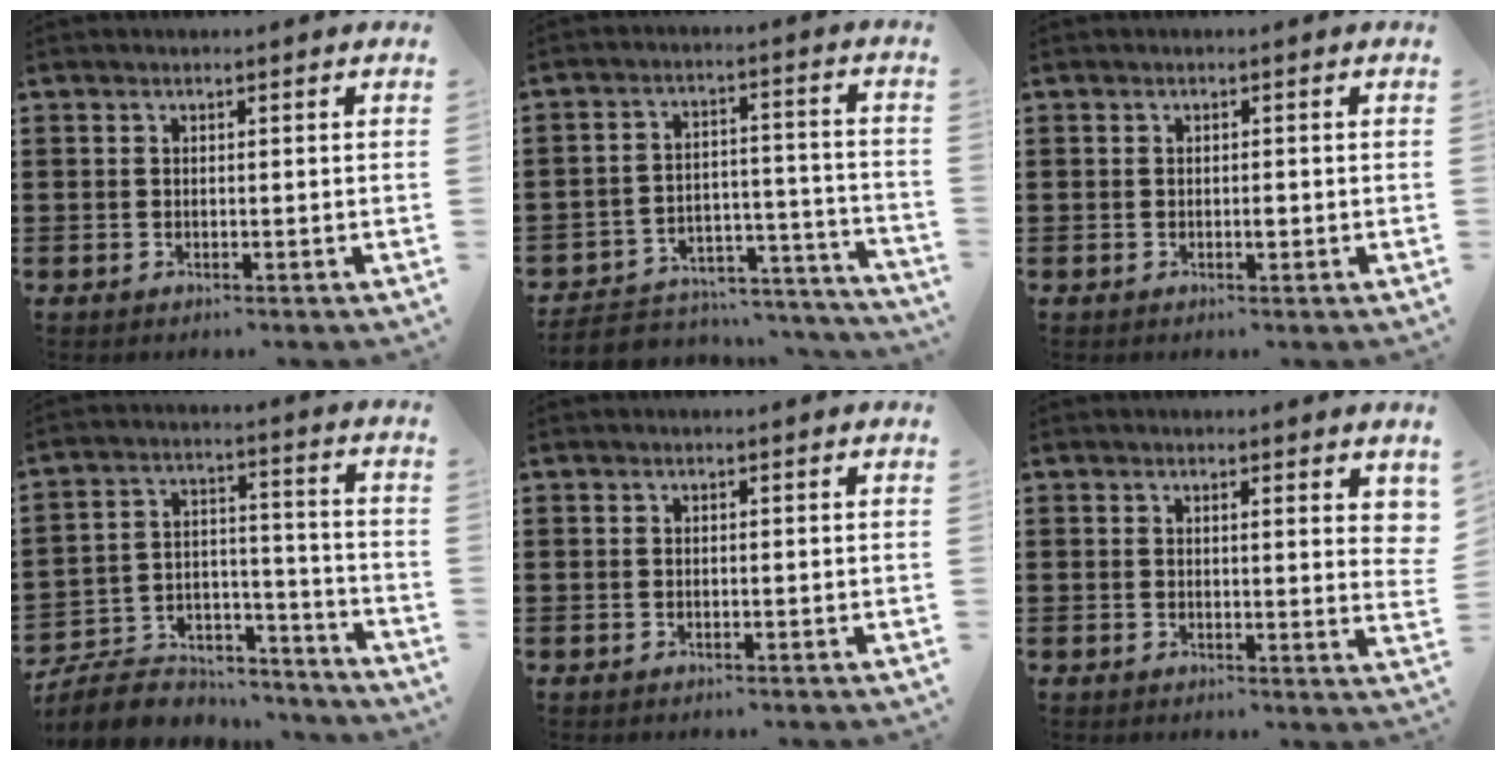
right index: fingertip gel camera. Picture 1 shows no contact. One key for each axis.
{"total": 4.0, "fx": -3.5, "fy": 1.6, "fz": 0.9, "tx": -0.022, "ty": 0.004, "tz": -0.073}
{"total": 1.1, "fx": -0.3, "fy": 0.4, "fz": 1.0, "tx": -0.019, "ty": -0.003, "tz": -0.005}
{"total": 8.5, "fx": -7.6, "fy": 2.9, "fz": 2.3, "tx": -0.052, "ty": 0.018, "tz": -0.149}
{"total": 0.0}
{"total": 1.9, "fx": 1.3, "fy": 0.2, "fz": 1.3, "tx": -0.023, "ty": 0.000, "tz": 0.021}